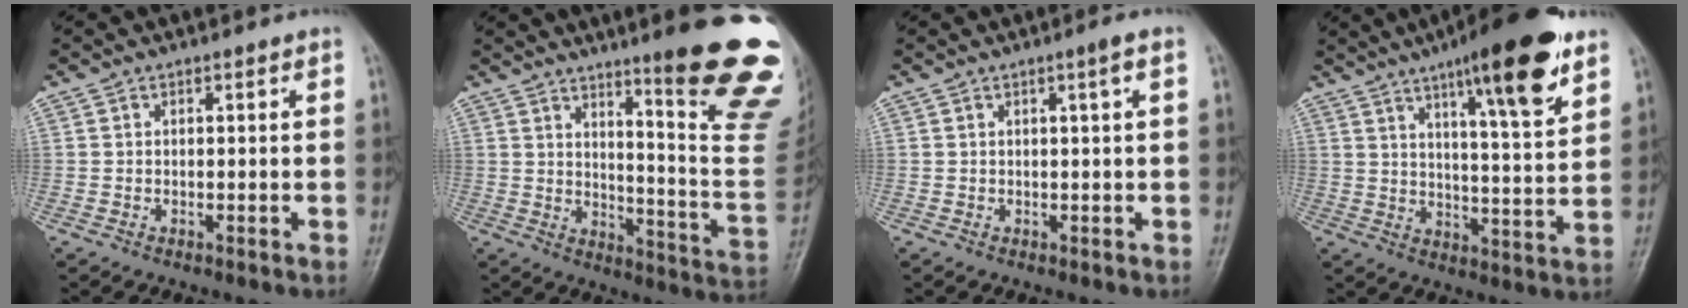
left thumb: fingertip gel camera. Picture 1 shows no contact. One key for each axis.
{"total": 22.7, "fx": 13.8, "fy": 2.8, "fz": 17.8, "tx": -0.193, "ty": -0.090, "tz": 0.188}
{"total": 1.6, "fx": 0.5, "fy": -0.2, "fz": 1.5, "tx": -0.025, "ty": 0.001, "tz": 0.011}
{"total": 17.7, "fx": 10.6, "fy": 3.5, "fz": 13.7, "tx": -0.180, "ty": -0.049, "tz": 0.162}